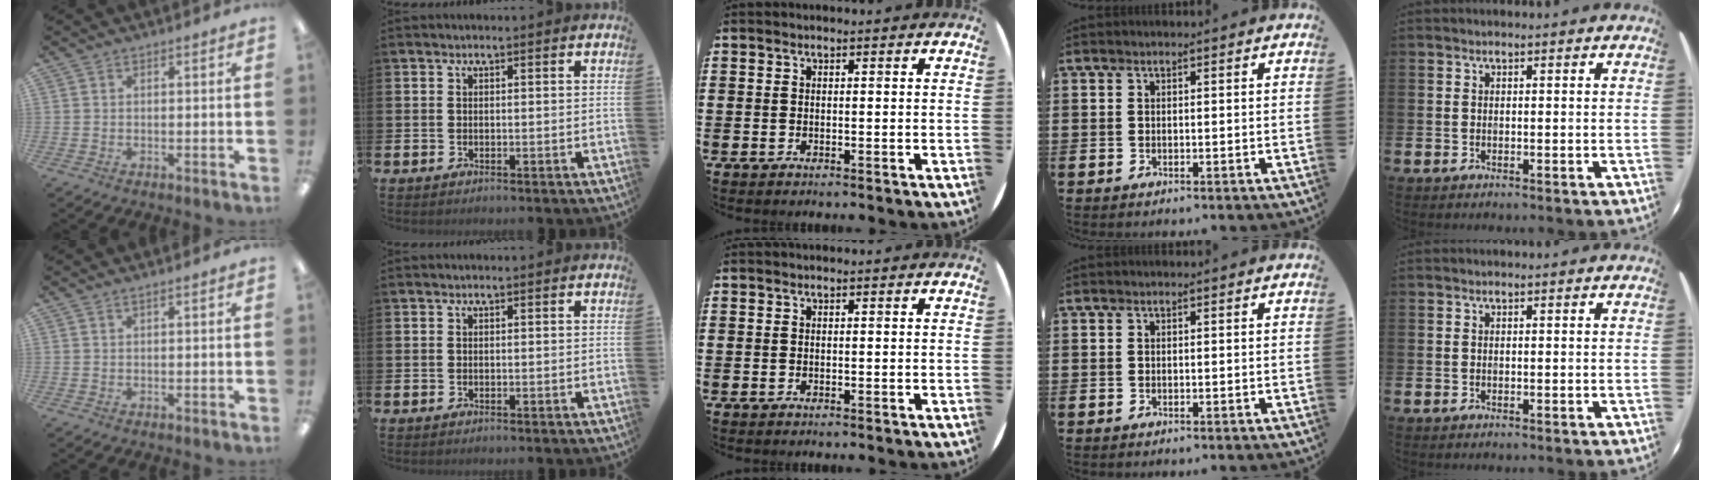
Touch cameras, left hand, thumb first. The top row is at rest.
{"thumb": {"total": 0.7, "force": [0.4, 0.0, 0.6], "torque": [-0.013, 0.000, 0.007]}}